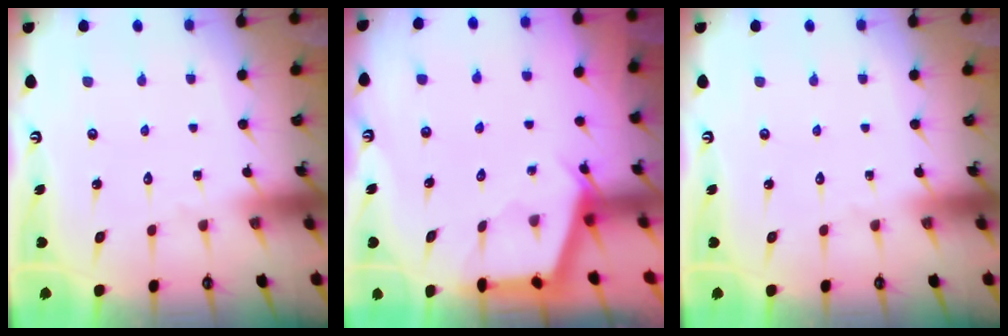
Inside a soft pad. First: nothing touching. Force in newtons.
{"total": 2.8, "press": 2.8, "slide": 0.4}
{"total": 0.0}